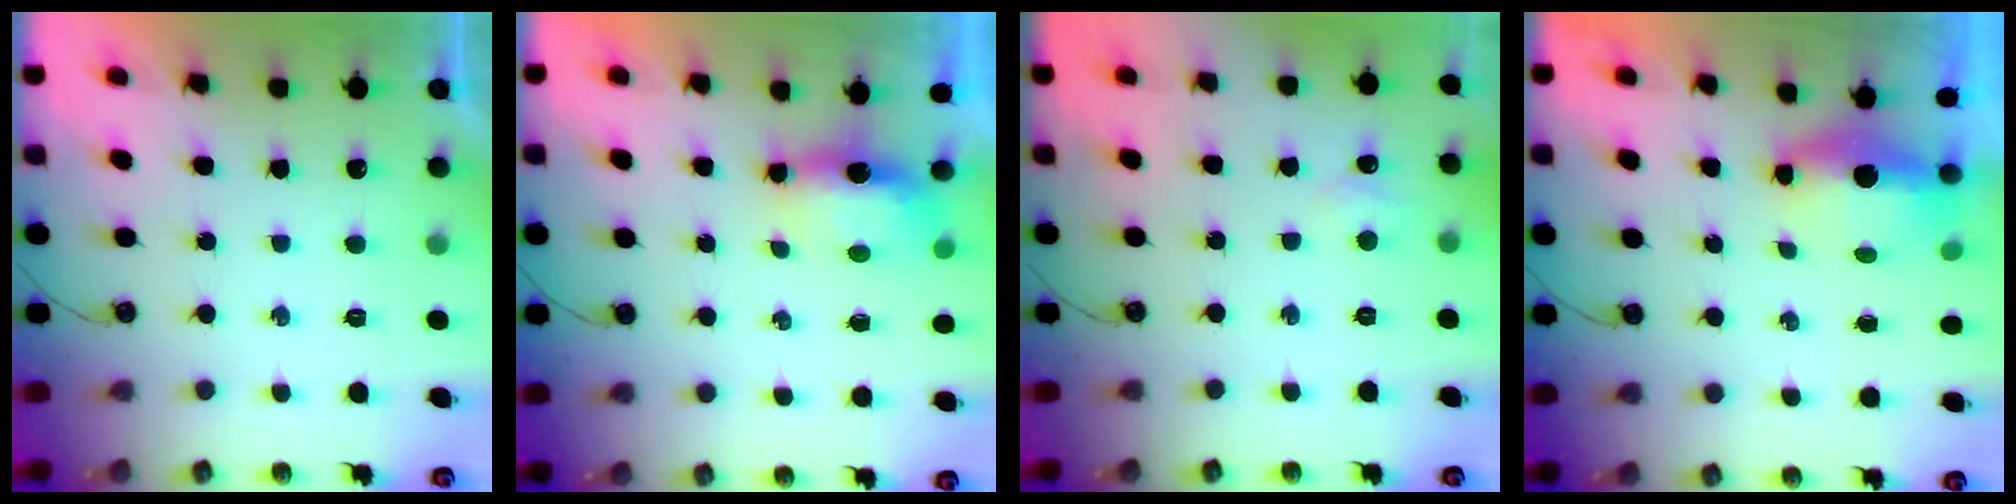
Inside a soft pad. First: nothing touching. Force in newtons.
{"total": 10.7, "press": 7.2, "slide": 7.9}
{"total": 5.1, "press": 5.0, "slide": 0.7}
{"total": 5.1, "press": 5.0, "slide": 1.2}